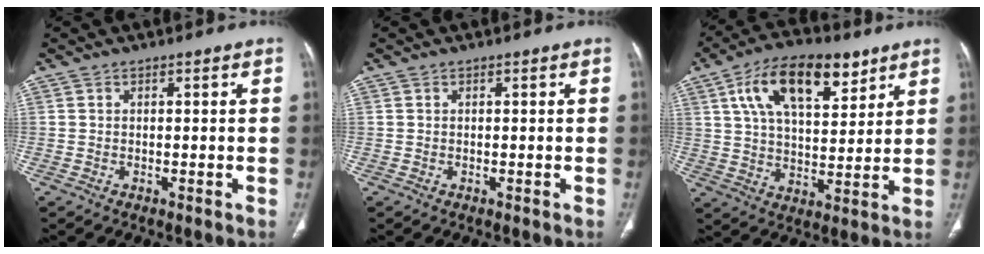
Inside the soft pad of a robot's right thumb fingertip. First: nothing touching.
{"total": 0.0}
{"total": 17.0, "force": [8.5, 8.2, 12.3], "torque": [-0.175, -0.020, 0.147]}